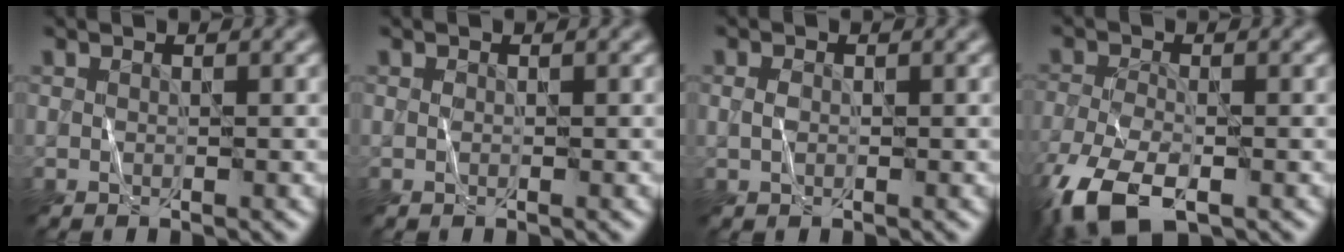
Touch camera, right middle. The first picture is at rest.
{"total": 0.0}
{"total": 0.8, "force": [0.2, 0.6, 0.6], "torque": [-0.016, 0.001, 0.003]}
{"total": 7.1, "force": [-4.2, 3.0, 4.8], "torque": [-0.109, -0.020, -0.087]}